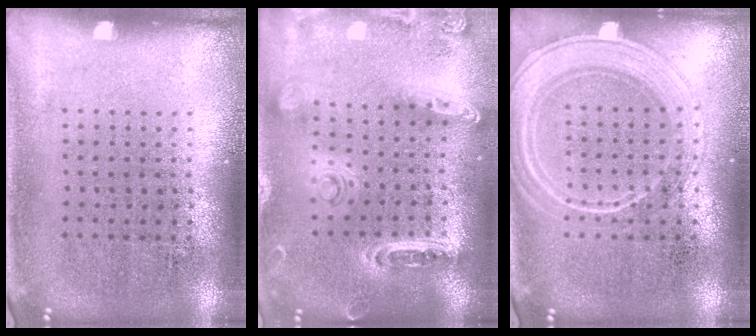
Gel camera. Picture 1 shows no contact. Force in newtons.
{"total": 1.4, "press": 1.3, "slide": 0.2}
{"total": 3.4, "press": 3.3, "slide": 0.6}